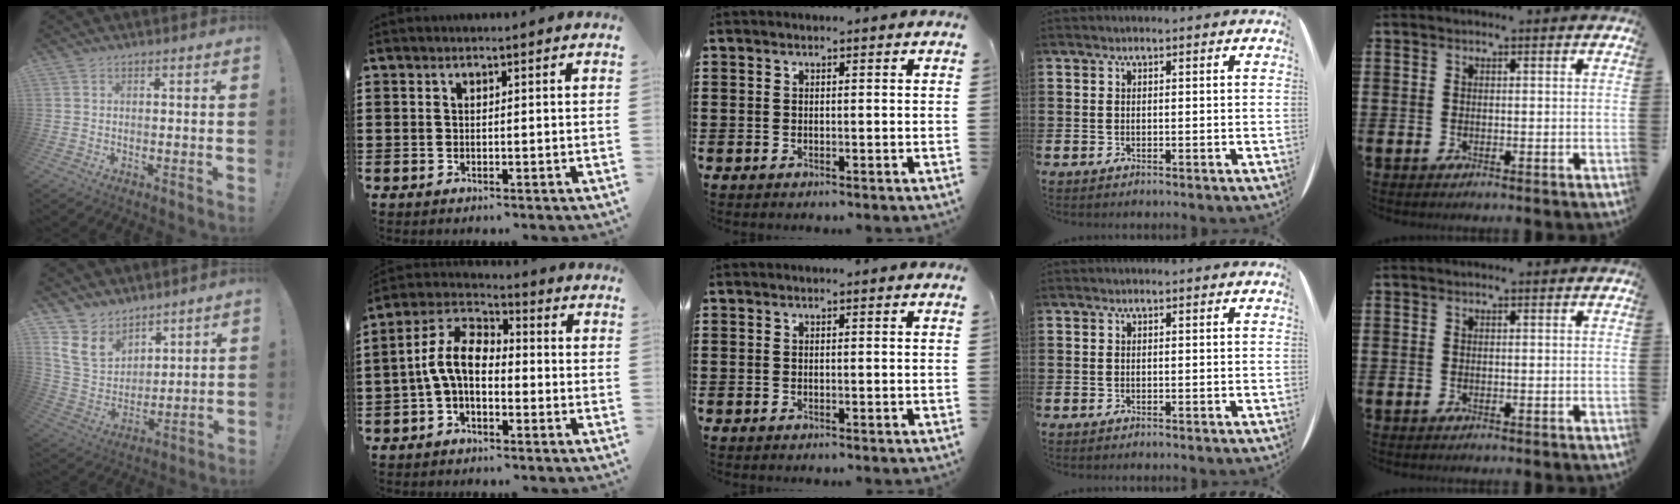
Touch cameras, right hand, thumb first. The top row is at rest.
{"thumb": {"total": 13.0, "force": [8.4, 8.4, 5.2], "torque": [-0.115, -0.046, 0.172]}, "index": {"total": 8.0, "force": [-1.1, 4.3, 6.6], "torque": [-0.166, -0.005, -0.031]}}